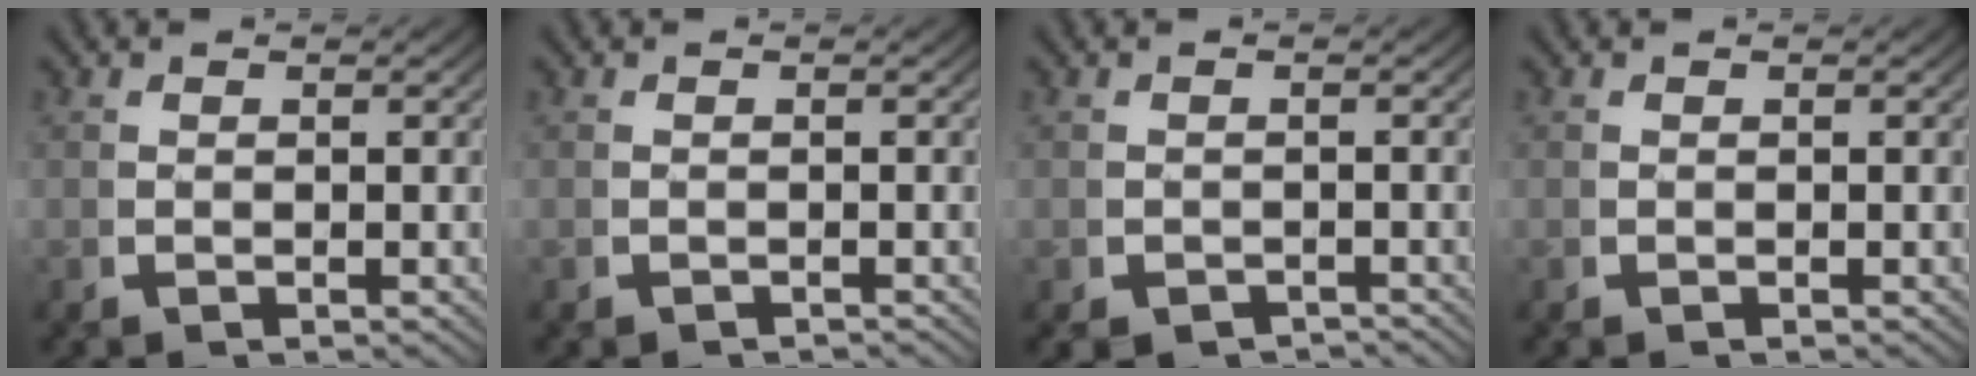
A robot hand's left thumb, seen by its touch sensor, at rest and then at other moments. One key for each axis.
{"total": 1.0, "fx": -0.9, "fy": 0.1, "fz": -0.1, "tx": 0.000, "ty": -0.001, "tz": -0.016}
{"total": 2.5, "fx": -2.3, "fy": 0.9, "fz": 0.3, "tx": -0.001, "ty": -0.007, "tz": -0.036}
{"total": 0.0}